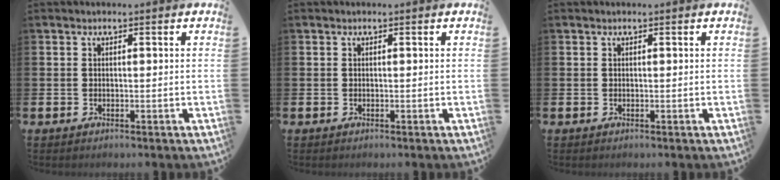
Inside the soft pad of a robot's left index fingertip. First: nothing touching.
{"total": 0.0}
{"total": 0.0}